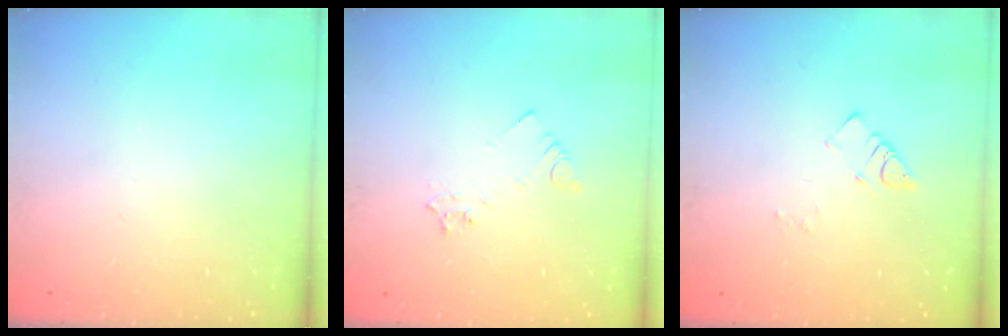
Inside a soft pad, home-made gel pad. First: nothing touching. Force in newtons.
{"total": 3.3, "press": 3.2, "slide": 0.5}
{"total": 4.1, "press": 4.0, "slide": 0.7}